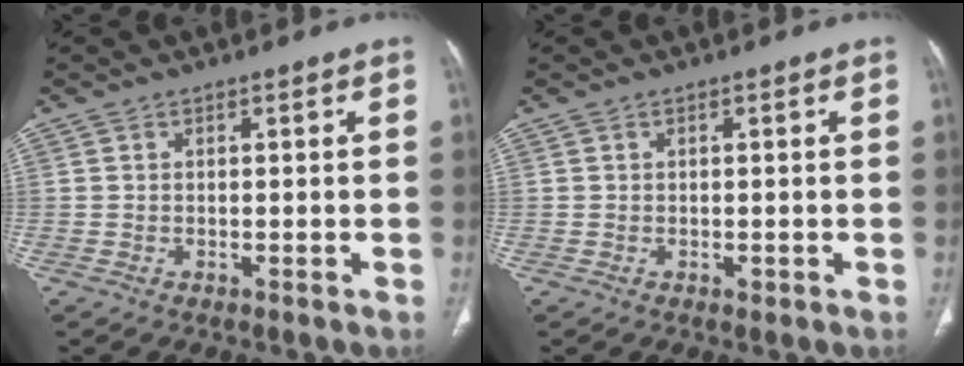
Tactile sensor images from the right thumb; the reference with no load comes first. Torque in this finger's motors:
{"motor_torque": [0.18, 0.60, -0.10, 0.20, -0.03]}